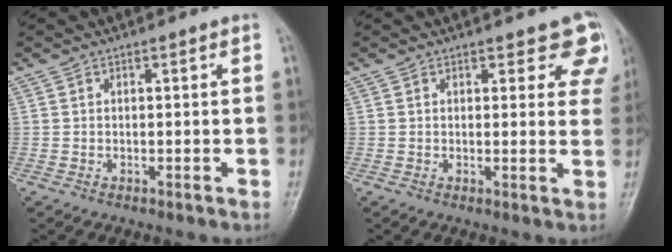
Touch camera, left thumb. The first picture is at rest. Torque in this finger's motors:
{"motor_torque": [0.12, 0.21, 0.23, 0.22, 0.03]}